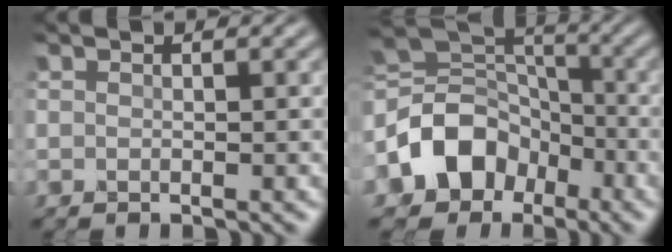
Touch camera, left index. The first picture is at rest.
{"total": 7.6, "force": [-3.5, 5.6, 3.8], "torque": [-0.062, 0.013, -0.072]}